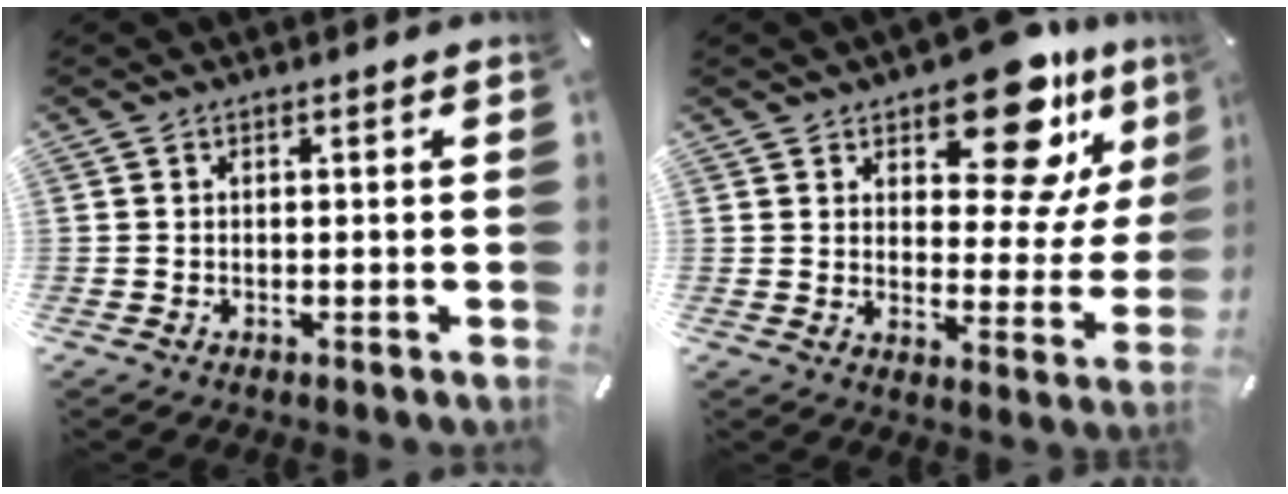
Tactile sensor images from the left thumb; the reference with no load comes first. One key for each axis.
{"total": 16.8, "fx": 11.6, "fy": 7.2, "fz": 9.8, "tx": -0.131, "ty": -0.079, "tz": 0.193}